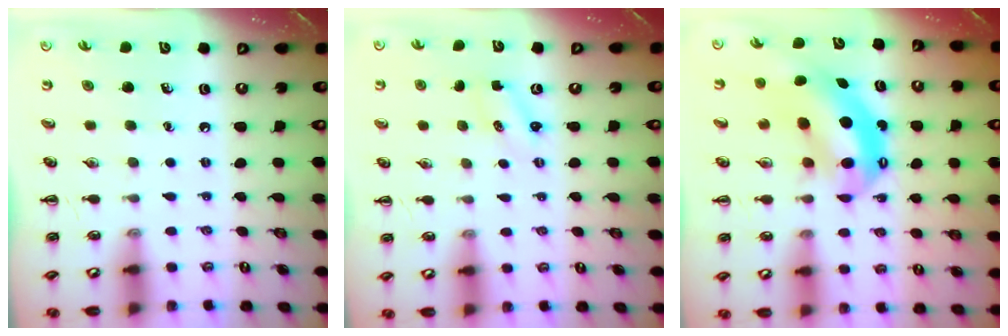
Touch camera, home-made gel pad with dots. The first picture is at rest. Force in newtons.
{"total": 1.6, "press": 1.5, "slide": 0.4}
{"total": 10.6, "press": 10.3, "slide": 2.6}